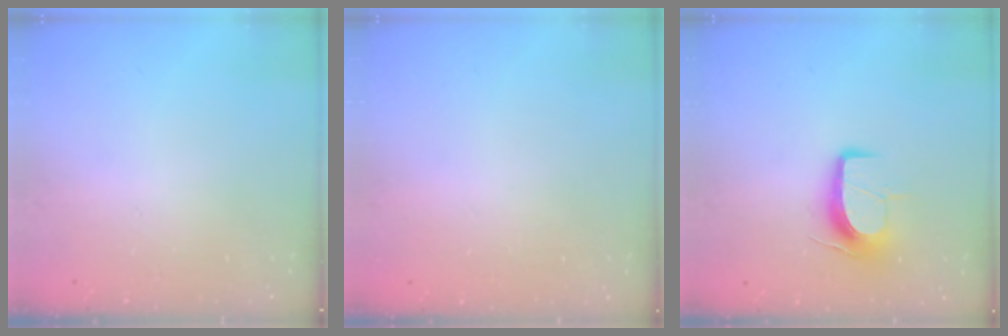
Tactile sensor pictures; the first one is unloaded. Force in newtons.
{"total": 0.0}
{"total": 10.2, "press": 10.2, "slide": 0.8}